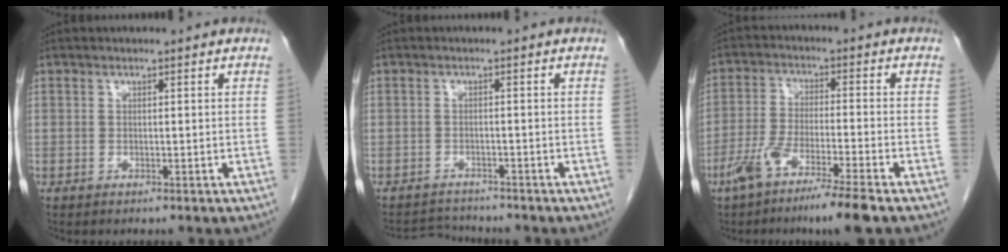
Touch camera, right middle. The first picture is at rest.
{"total": 3.3, "force": [-3.2, 0.4, -0.7], "torque": [0.010, -0.009, -0.053]}
{"total": 9.2, "force": [-6.3, -0.4, 6.7], "torque": [-0.130, -0.022, -0.117]}